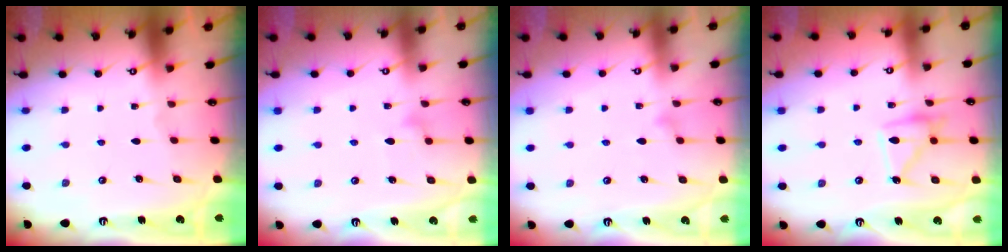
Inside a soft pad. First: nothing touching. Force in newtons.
{"total": 8.9, "press": 8.9, "slide": 0.5}
{"total": 7.1, "press": 7.1, "slide": 0.5}
{"total": 12.7, "press": 12.7, "slide": 1.1}